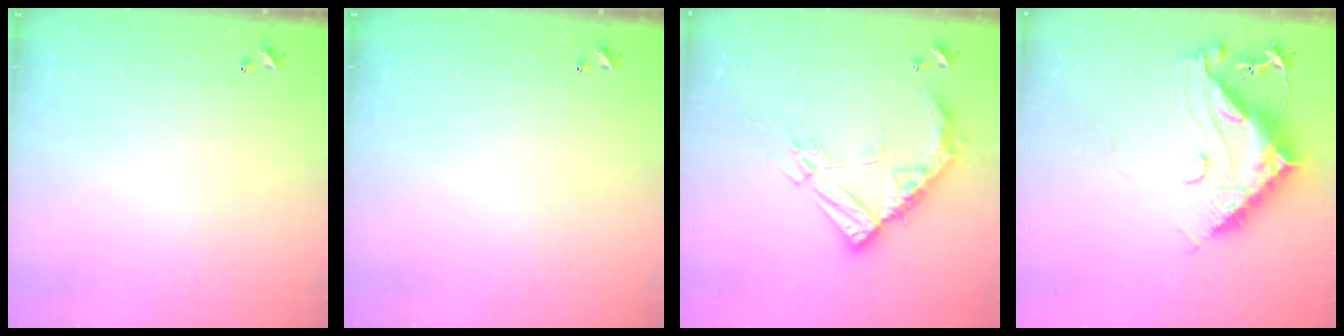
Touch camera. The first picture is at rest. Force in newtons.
{"total": 0.0}
{"total": 19.4, "press": 19.2, "slide": 2.1}
{"total": 14.6, "press": 14.5, "slide": 1.5}